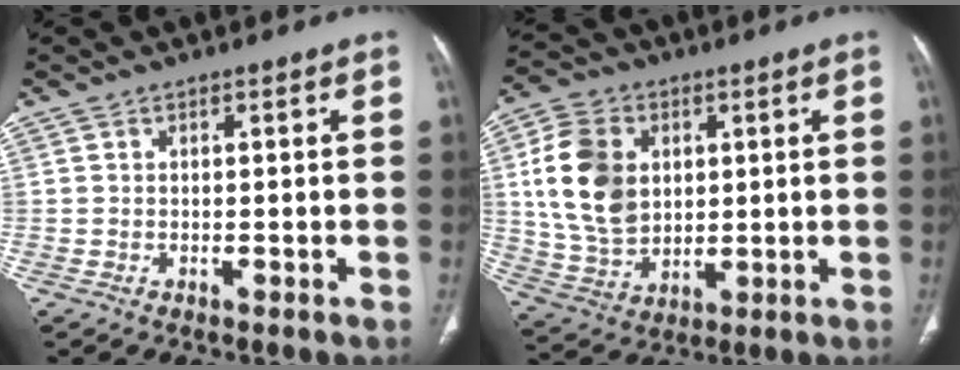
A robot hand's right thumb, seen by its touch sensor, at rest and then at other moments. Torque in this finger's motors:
{"motor_torque": [0.49, 2.36, 0.73, -0.63, 0.33]}